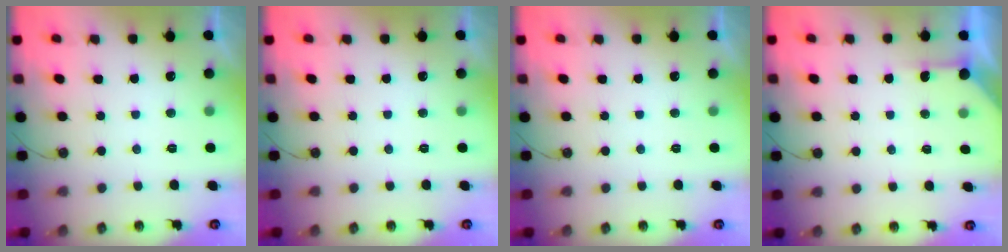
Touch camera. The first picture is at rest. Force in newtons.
{"total": 0.0}
{"total": 0.0}
{"total": 2.3, "press": 2.2, "slide": 0.3}